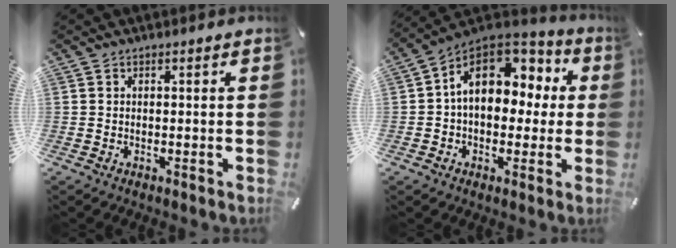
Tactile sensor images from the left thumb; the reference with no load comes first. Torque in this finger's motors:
{"motor_torque": [2.32, 2.69, 1.09, -0.74, 0.40]}